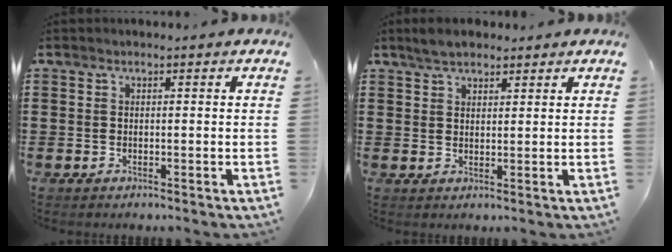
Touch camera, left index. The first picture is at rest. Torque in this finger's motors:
{"motor_torque": [0.88, -1.03, 0.09, 0.03]}